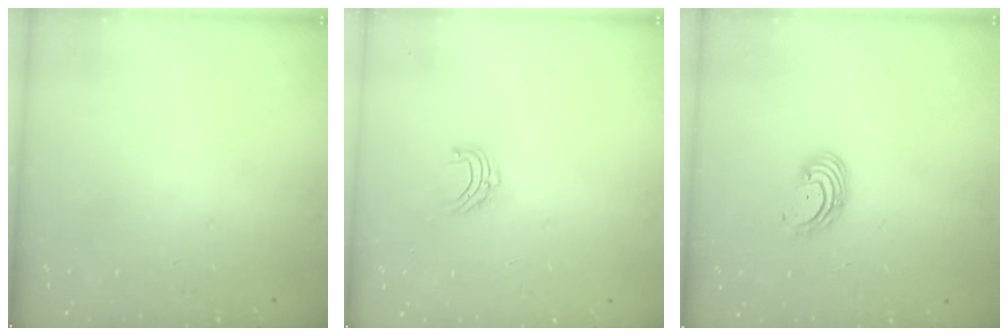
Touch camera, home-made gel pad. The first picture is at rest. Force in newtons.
{"total": 5.3, "press": 5.3, "slide": 0.5}
{"total": 2.7, "press": 2.7, "slide": 0.3}